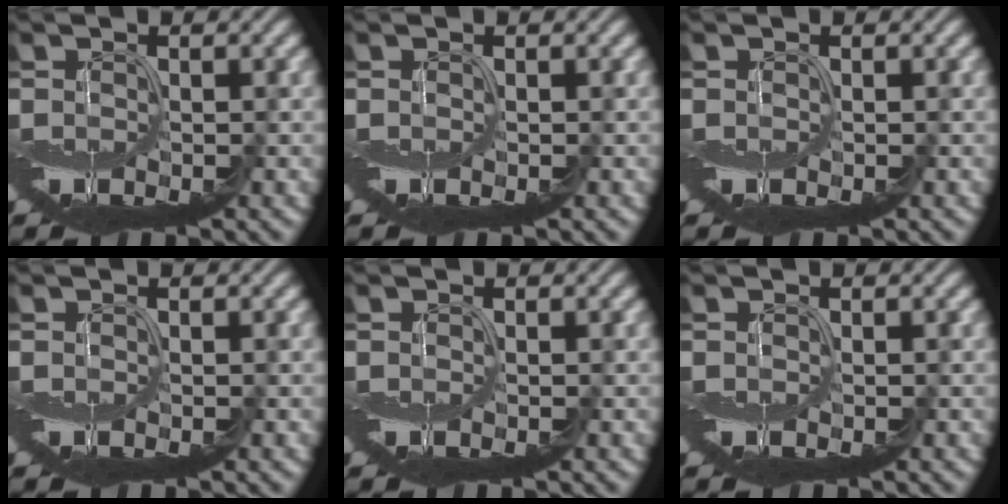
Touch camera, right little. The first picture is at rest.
{"total": 0.0}
{"total": 0.0}
{"total": 0.0}
{"total": 0.0}
{"total": 0.0}